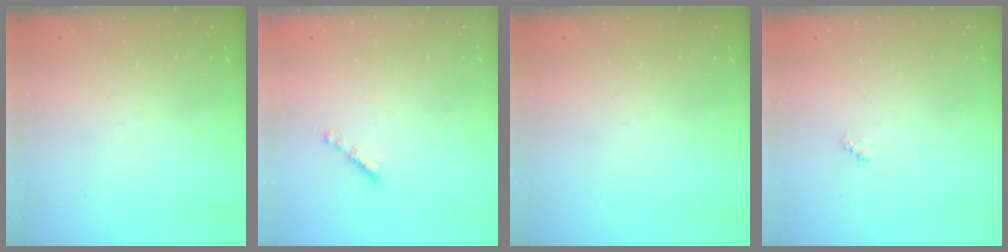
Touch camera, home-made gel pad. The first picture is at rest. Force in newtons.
{"total": 2.3, "press": 2.3, "slide": 0.2}
{"total": 0.0}
{"total": 2.3, "press": 2.2, "slide": 0.5}